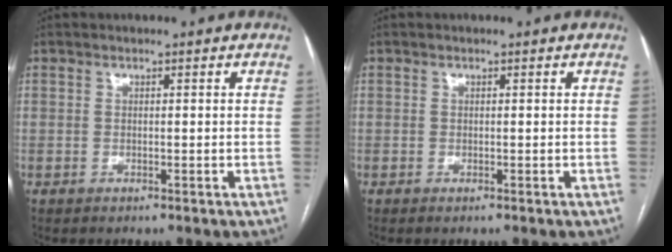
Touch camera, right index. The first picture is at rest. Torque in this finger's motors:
{"motor_torque": [-0.06, -0.02, -0.02, 0.01]}